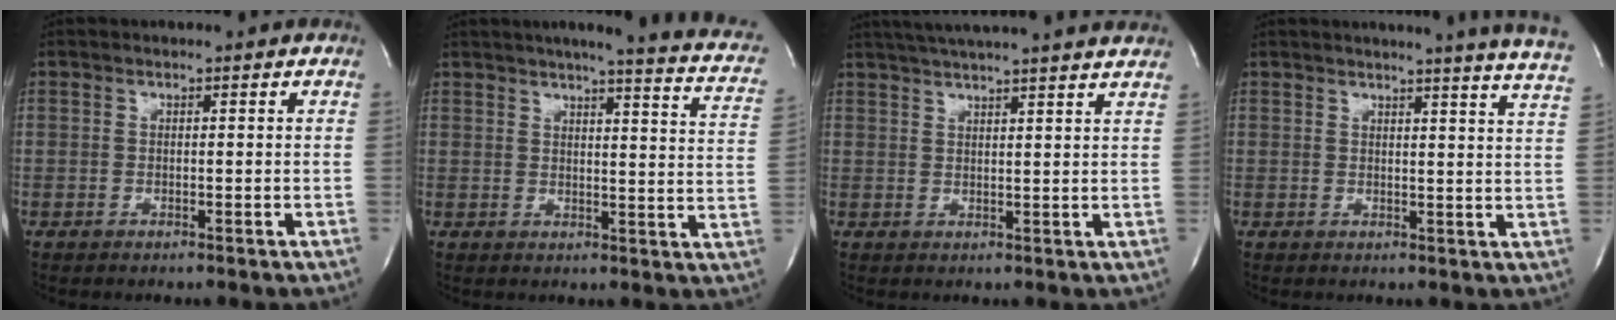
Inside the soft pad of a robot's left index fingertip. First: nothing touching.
{"total": 15.4, "force": [12.0, 1.2, 9.6], "torque": [-0.125, -0.021, 0.121]}
{"total": 17.4, "force": [15.6, -0.1, 7.7], "torque": [-0.132, 0.014, 0.203]}
{"total": 13.3, "force": [12.1, -1.5, 5.1], "torque": [-0.075, -0.077, 0.119]}